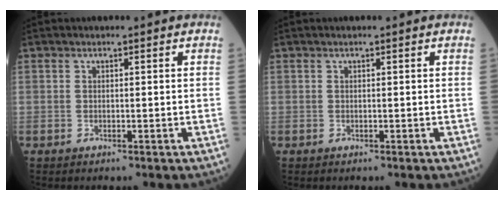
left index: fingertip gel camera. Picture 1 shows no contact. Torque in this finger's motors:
{"motor_torque": [-0.21, 0.11, -0.02, 0.00]}